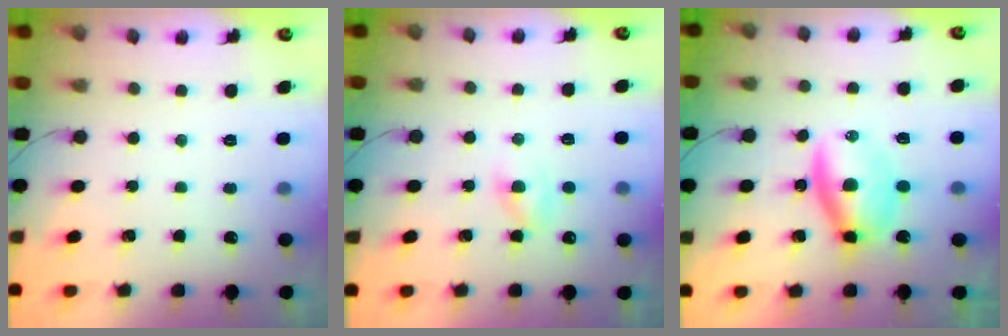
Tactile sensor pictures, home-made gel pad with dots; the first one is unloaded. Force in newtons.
{"total": 2.2, "press": 2.0, "slide": 1.1}
{"total": 6.1, "press": 6.0, "slide": 1.3}